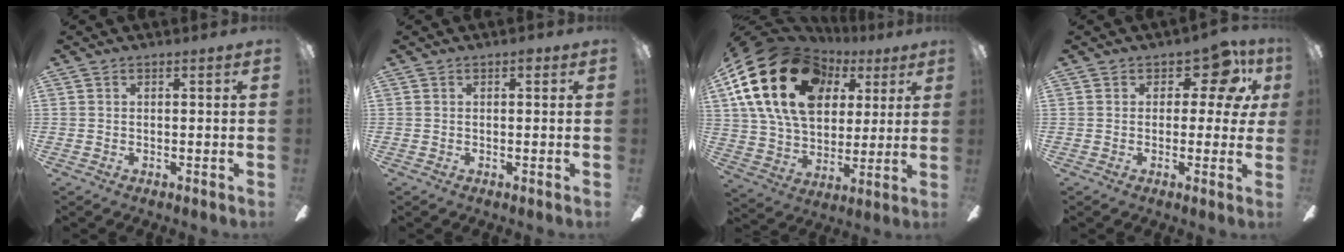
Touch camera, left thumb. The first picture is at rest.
{"total": 0.8, "force": [0.4, 0.5, 0.6], "torque": [-0.004, 0.001, 0.004]}
{"total": 25.0, "force": [10.0, 16.9, 15.5], "torque": [-0.307, -0.029, 0.172]}
{"total": 8.8, "force": [4.4, 4.9, 5.9], "torque": [-0.078, -0.020, 0.073]}